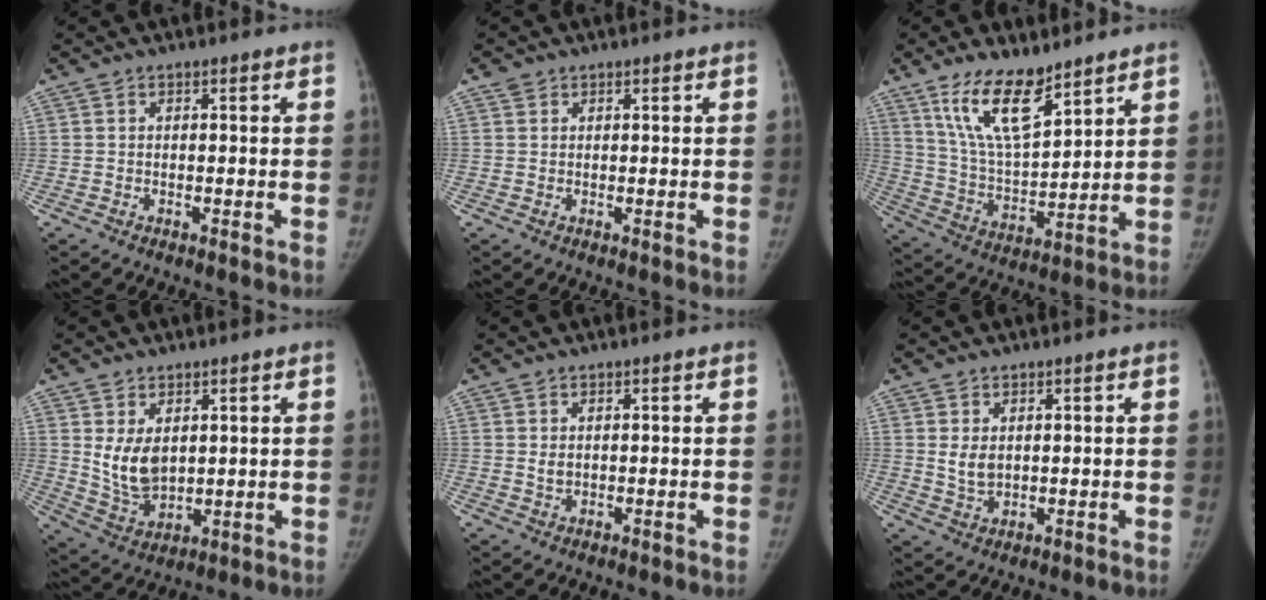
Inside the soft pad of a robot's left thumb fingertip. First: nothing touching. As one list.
[{"total": 1.1, "force": [0.7, 0.9, 0.1], "torque": [0.007, -0.002, 0.009]}, {"total": 13.7, "force": [9.3, 4.9, 8.8], "torque": [-0.136, -0.057, 0.188]}, {"total": 8.5, "force": [2.1, 5.6, 6.1], "torque": [-0.090, -0.022, 0.059]}, {"total": 1.5, "force": [0.5, 1.1, 0.9], "torque": [-0.010, -0.004, 0.013]}, {"total": 3.7, "force": [1.0, 2.5, 2.5], "torque": [-0.033, -0.013, 0.027]}]